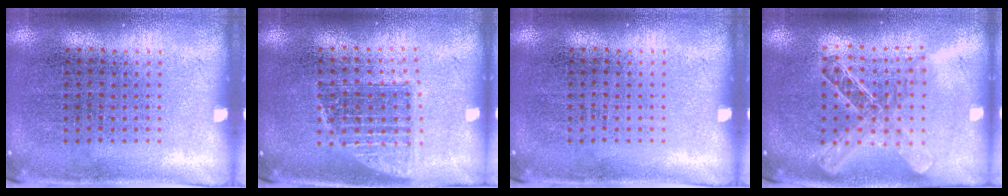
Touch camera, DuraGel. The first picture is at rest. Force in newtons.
{"total": 1.3, "press": 1.1, "slide": 0.8}
{"total": 0.0}
{"total": 1.9, "press": 1.7, "slide": 1.0}